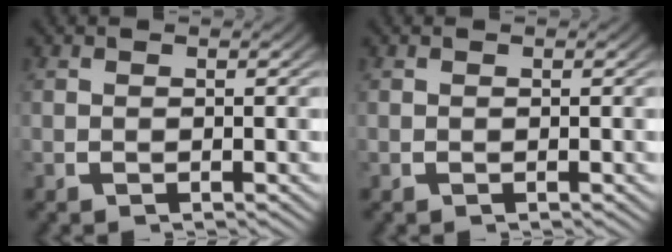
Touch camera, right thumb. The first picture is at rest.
{"total": 0.0}